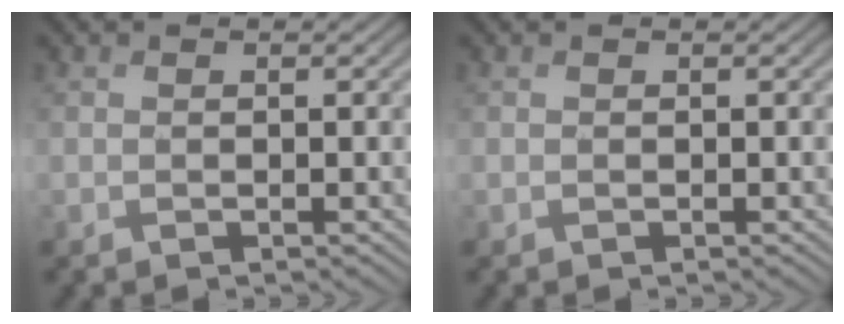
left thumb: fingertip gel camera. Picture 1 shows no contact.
{"total": 0.0}